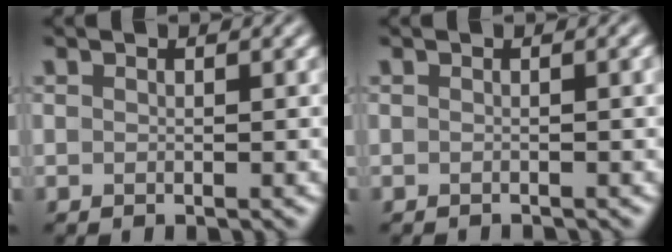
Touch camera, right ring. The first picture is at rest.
{"total": 1.6, "force": [-0.9, 0.5, 1.2], "torque": [-0.004, -0.001, -0.015]}